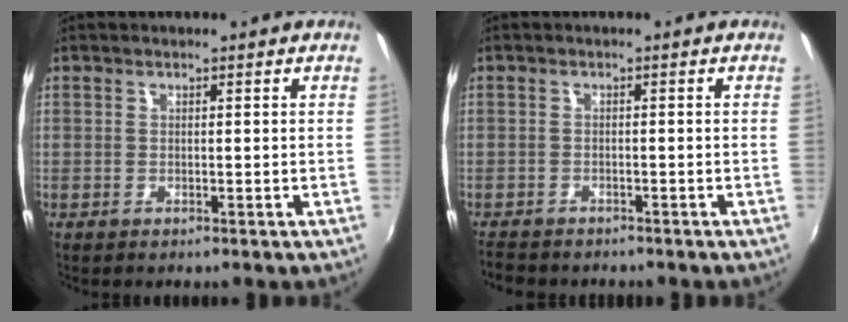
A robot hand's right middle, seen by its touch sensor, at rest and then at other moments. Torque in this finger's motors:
{"motor_torque": [-0.14, -0.13, -0.01, 0.00]}